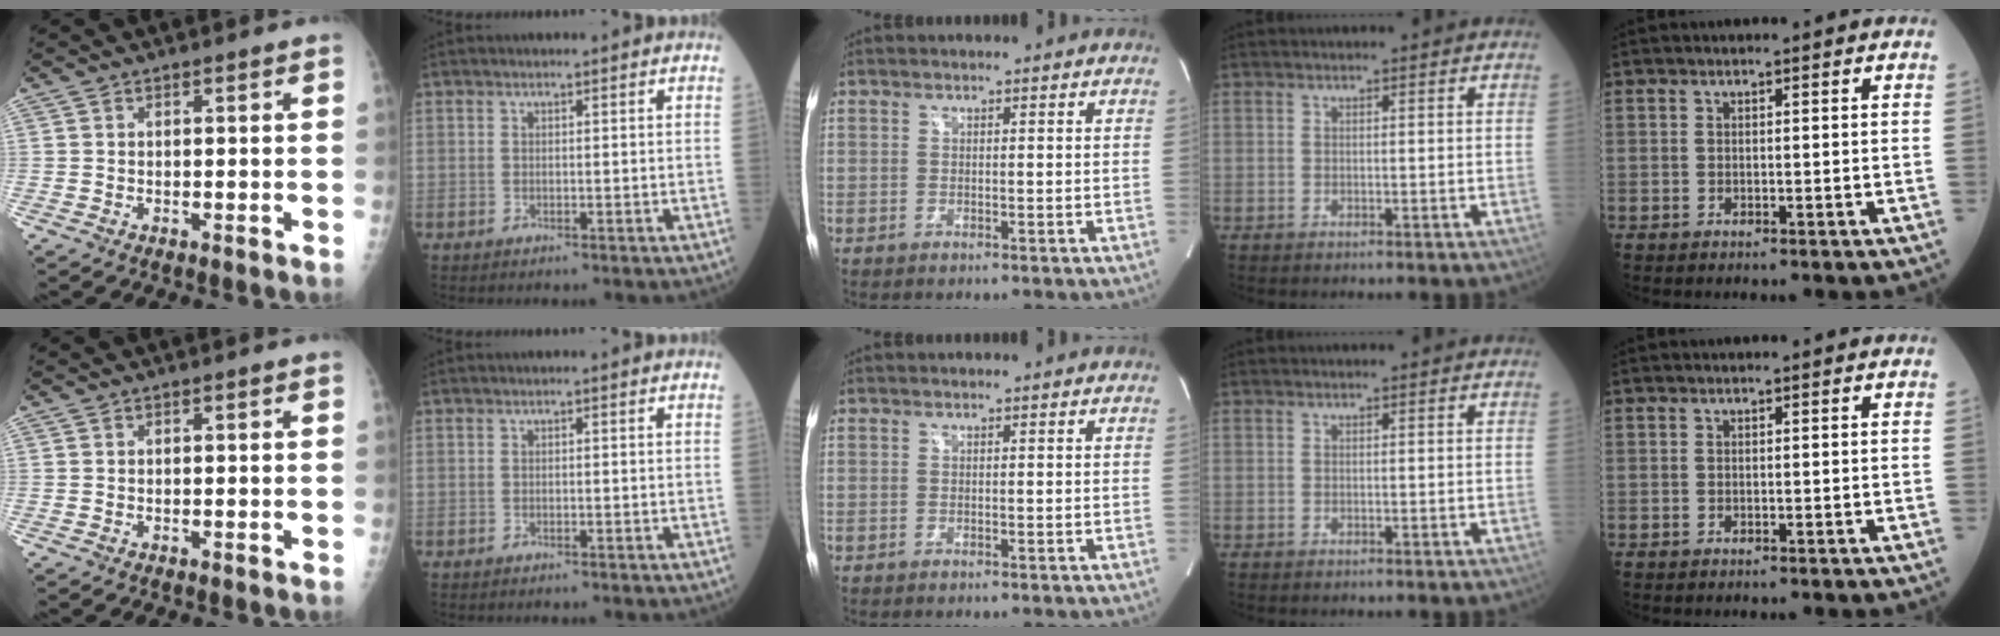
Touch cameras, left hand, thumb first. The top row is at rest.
{}